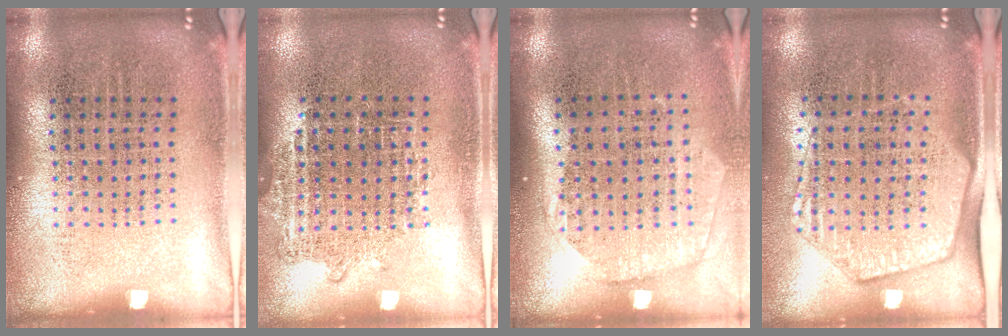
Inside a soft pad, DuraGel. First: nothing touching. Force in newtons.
{"total": 1.0, "press": 1.0, "slide": 0.2}
{"total": 1.8, "press": 1.5, "slide": 0.9}
{"total": 1.9, "press": 1.7, "slide": 0.9}